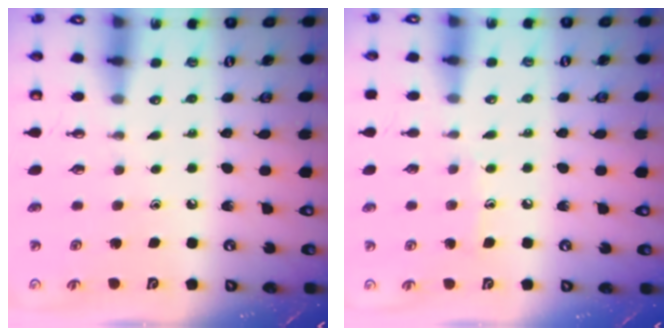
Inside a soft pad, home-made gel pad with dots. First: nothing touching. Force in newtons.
{"total": 6.4, "press": 6.4, "slide": 0.6}